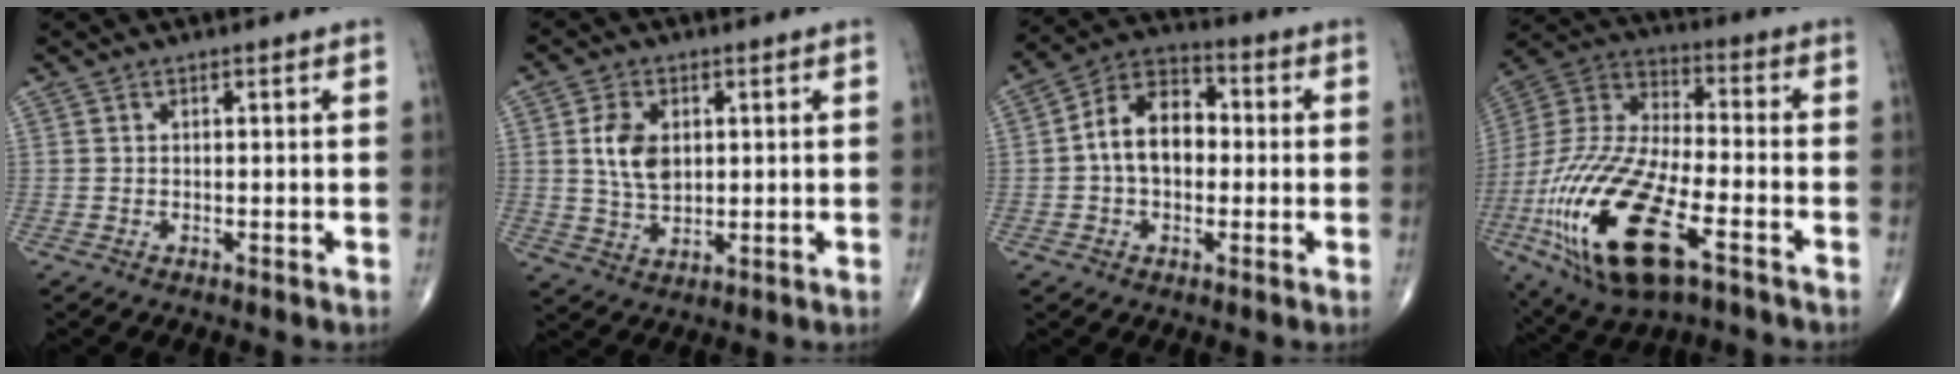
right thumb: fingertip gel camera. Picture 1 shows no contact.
{"total": 7.8, "force": [1.5, 5.1, 5.6], "torque": [-0.094, -0.009, 0.033]}
{"total": 11.2, "force": [0.0, 7.6, 8.2], "torque": [-0.124, 0.030, -0.012]}
{"total": 27.0, "force": [-10.7, 11.0, 22.2], "torque": [-0.517, 0.005, -0.189]}